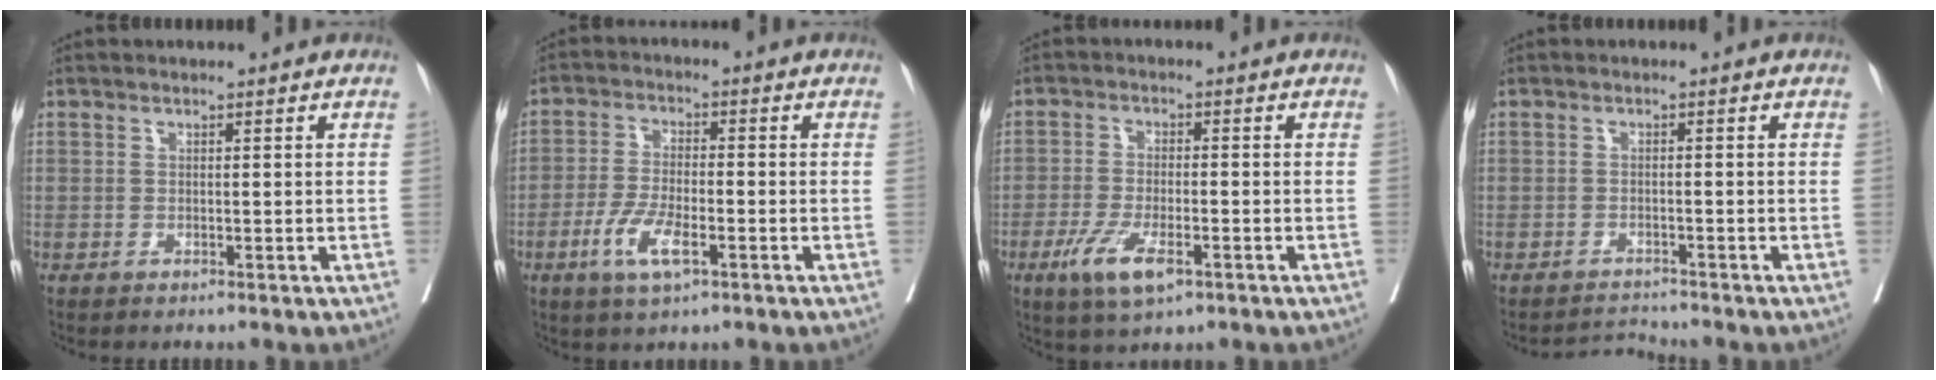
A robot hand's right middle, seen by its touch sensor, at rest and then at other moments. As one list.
[{"total": 6.8, "force": [-3.1, 1.9, 5.7], "torque": [-0.116, -0.007, -0.055]}, {"total": 7.1, "force": [-3.6, 2.1, 5.8], "torque": [-0.116, -0.013, -0.059]}, {"total": 2.2, "force": [-2.0, -0.7, -0.8], "torque": [0.013, -0.013, -0.030]}]